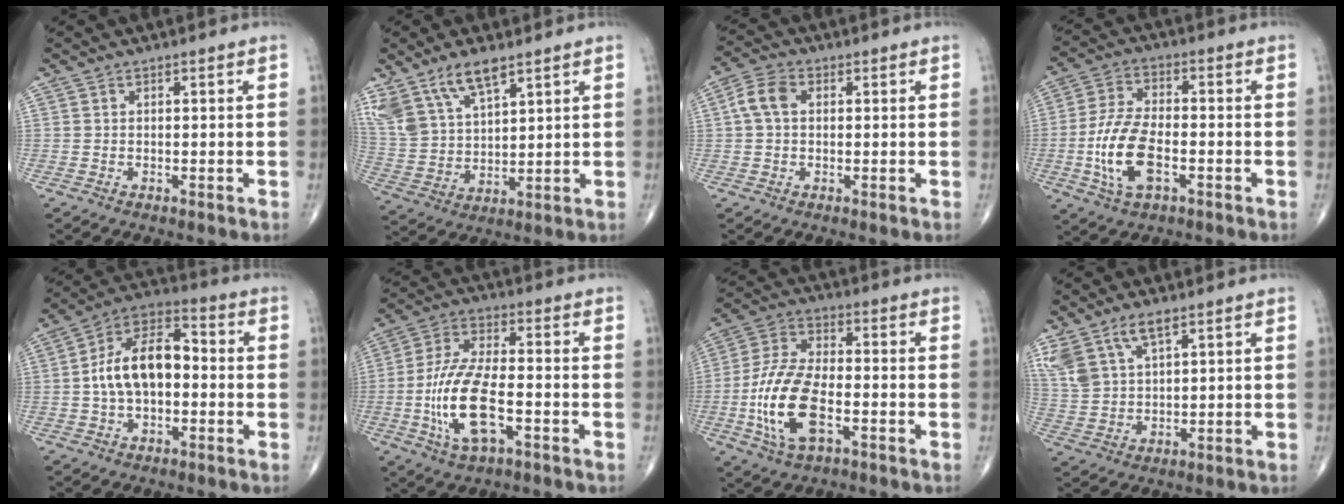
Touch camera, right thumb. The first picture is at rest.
{"total": 12.4, "force": [8.4, 5.2, 7.4], "torque": [-0.137, -0.027, 0.180]}
{"total": 5.2, "force": [0.8, 3.5, 3.7], "torque": [-0.078, 0.016, 0.009]}
{"total": 11.8, "force": [-3.2, 5.7, 9.8], "torque": [-0.205, 0.014, -0.061]}
{"total": 13.3, "force": [-0.6, 7.8, 10.8], "torque": [-0.180, 0.040, -0.022]}
{"total": 14.0, "force": [-3.8, 5.6, 12.3], "torque": [-0.255, 0.018, -0.070]}
{"total": 14.7, "force": [-4.1, 7.0, 12.3], "torque": [-0.259, 0.019, -0.078]}
{"total": 9.4, "force": [5.9, 4.1, 6.0], "torque": [-0.126, -0.011, 0.128]}